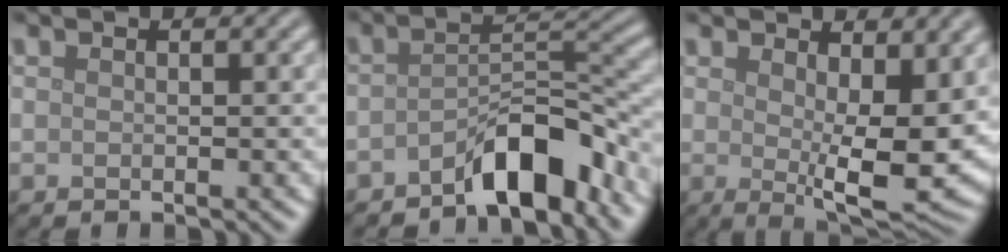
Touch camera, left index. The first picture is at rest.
{"total": 5.9, "force": [-4.0, 1.8, 3.9], "torque": [-0.054, 0.016, -0.070]}
{"total": 7.9, "force": [1.3, 2.9, 7.3], "torque": [-0.116, -0.021, 0.029]}